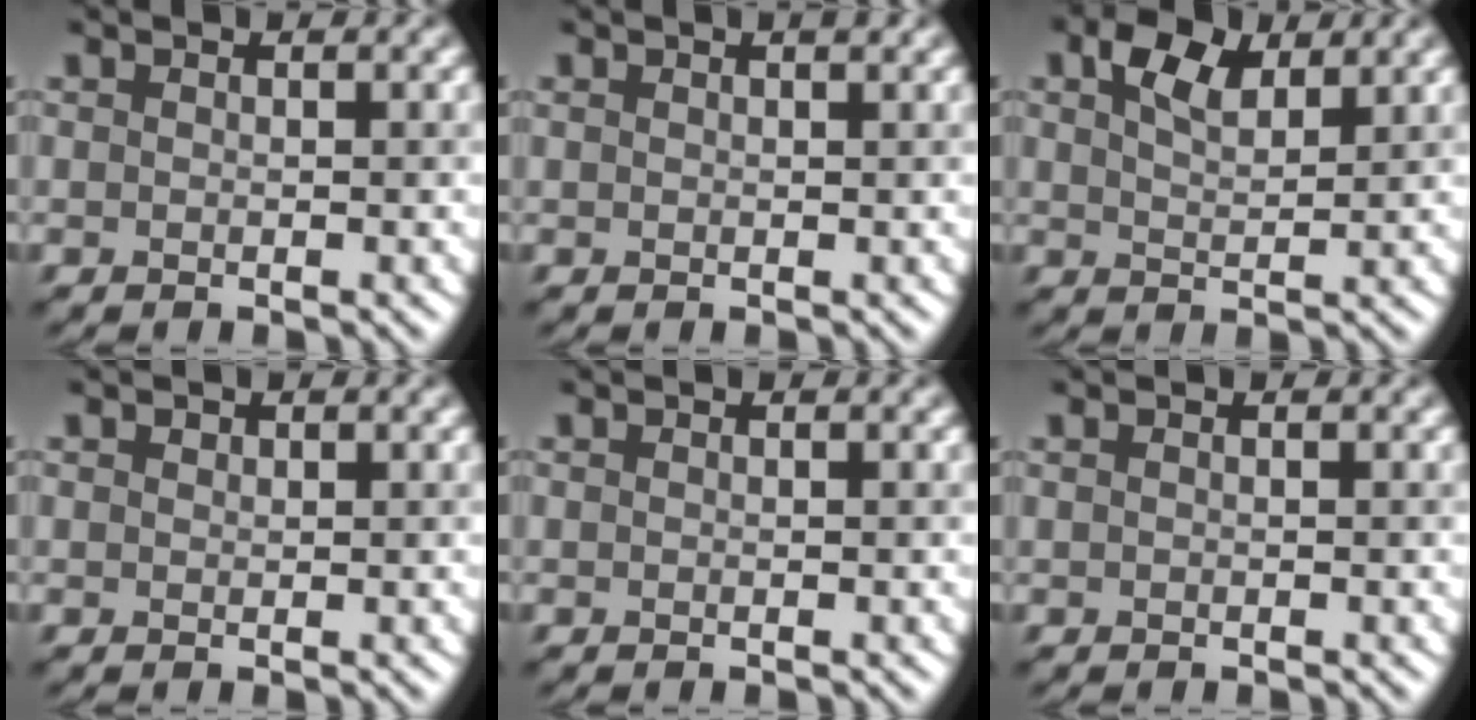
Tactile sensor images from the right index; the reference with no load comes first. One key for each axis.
{"total": 1.0, "fx": 0.7, "fy": 0.5, "fz": 0.6, "tx": -0.007, "ty": 0.002, "tz": 0.011}
{"total": 3.7, "fx": 2.1, "fy": 1.8, "fz": 2.4, "tx": -0.050, "ty": 0.007, "tz": 0.040}
{"total": 0.5, "fx": 0.3, "fy": 0.4, "fz": 0.1, "tx": -0.001, "ty": 0.000, "tz": 0.005}
{"total": 0.0}
{"total": 0.0}